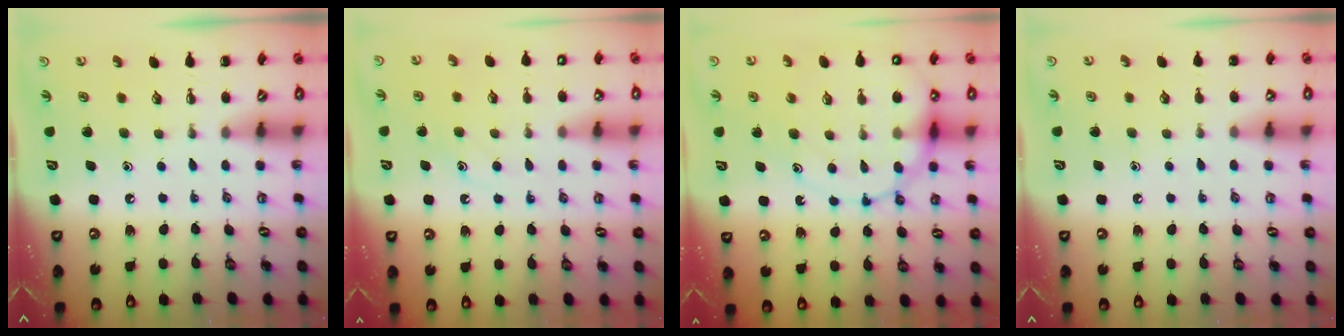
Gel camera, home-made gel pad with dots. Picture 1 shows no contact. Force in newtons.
{"total": 9.7, "press": 9.6, "slide": 1.2}
{"total": 15.3, "press": 15.0, "slide": 3.0}
{"total": 3.8, "press": 3.6, "slide": 1.1}